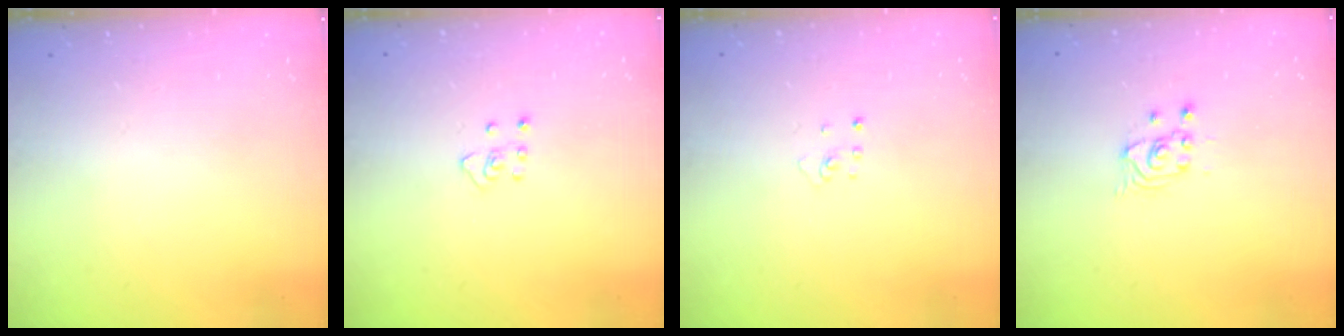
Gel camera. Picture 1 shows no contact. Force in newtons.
{"total": 3.4, "press": 3.3, "slide": 0.6}
{"total": 2.0, "press": 2.0, "slide": 0.3}
{"total": 2.6, "press": 2.5, "slide": 0.3}